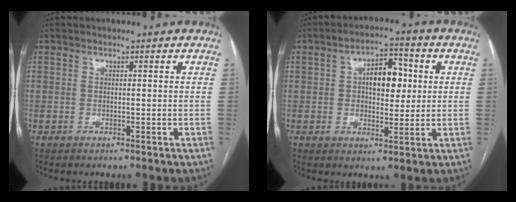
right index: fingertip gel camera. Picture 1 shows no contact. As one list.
[{"total": 7.8, "force": [1.2, 4.0, 6.6], "torque": [-0.102, 0.021, 0.020]}]